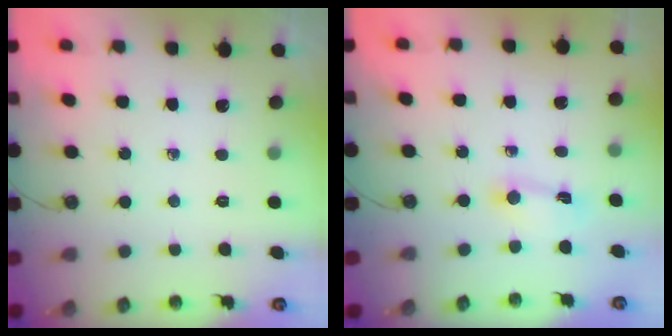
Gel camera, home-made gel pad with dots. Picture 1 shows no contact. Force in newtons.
{"total": 2.0, "press": 2.0, "slide": 0.4}